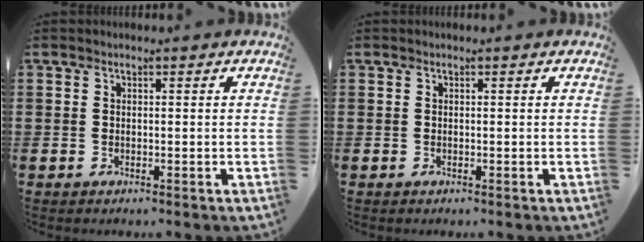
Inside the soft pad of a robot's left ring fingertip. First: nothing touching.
{"total": 0.0}